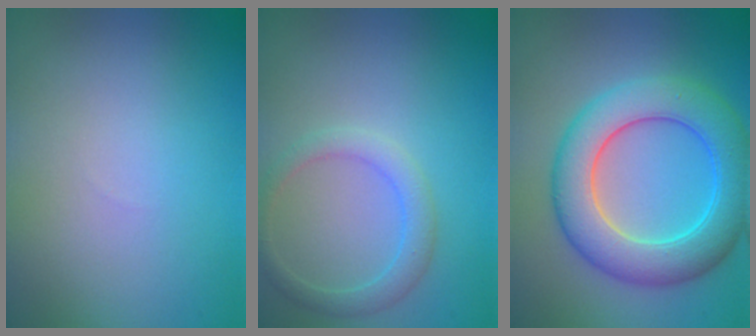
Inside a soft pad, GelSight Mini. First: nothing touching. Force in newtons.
{"total": 2.2, "press": 2.2, "slide": 0.1}
{"total": 7.6, "press": 7.6, "slide": 0.0}